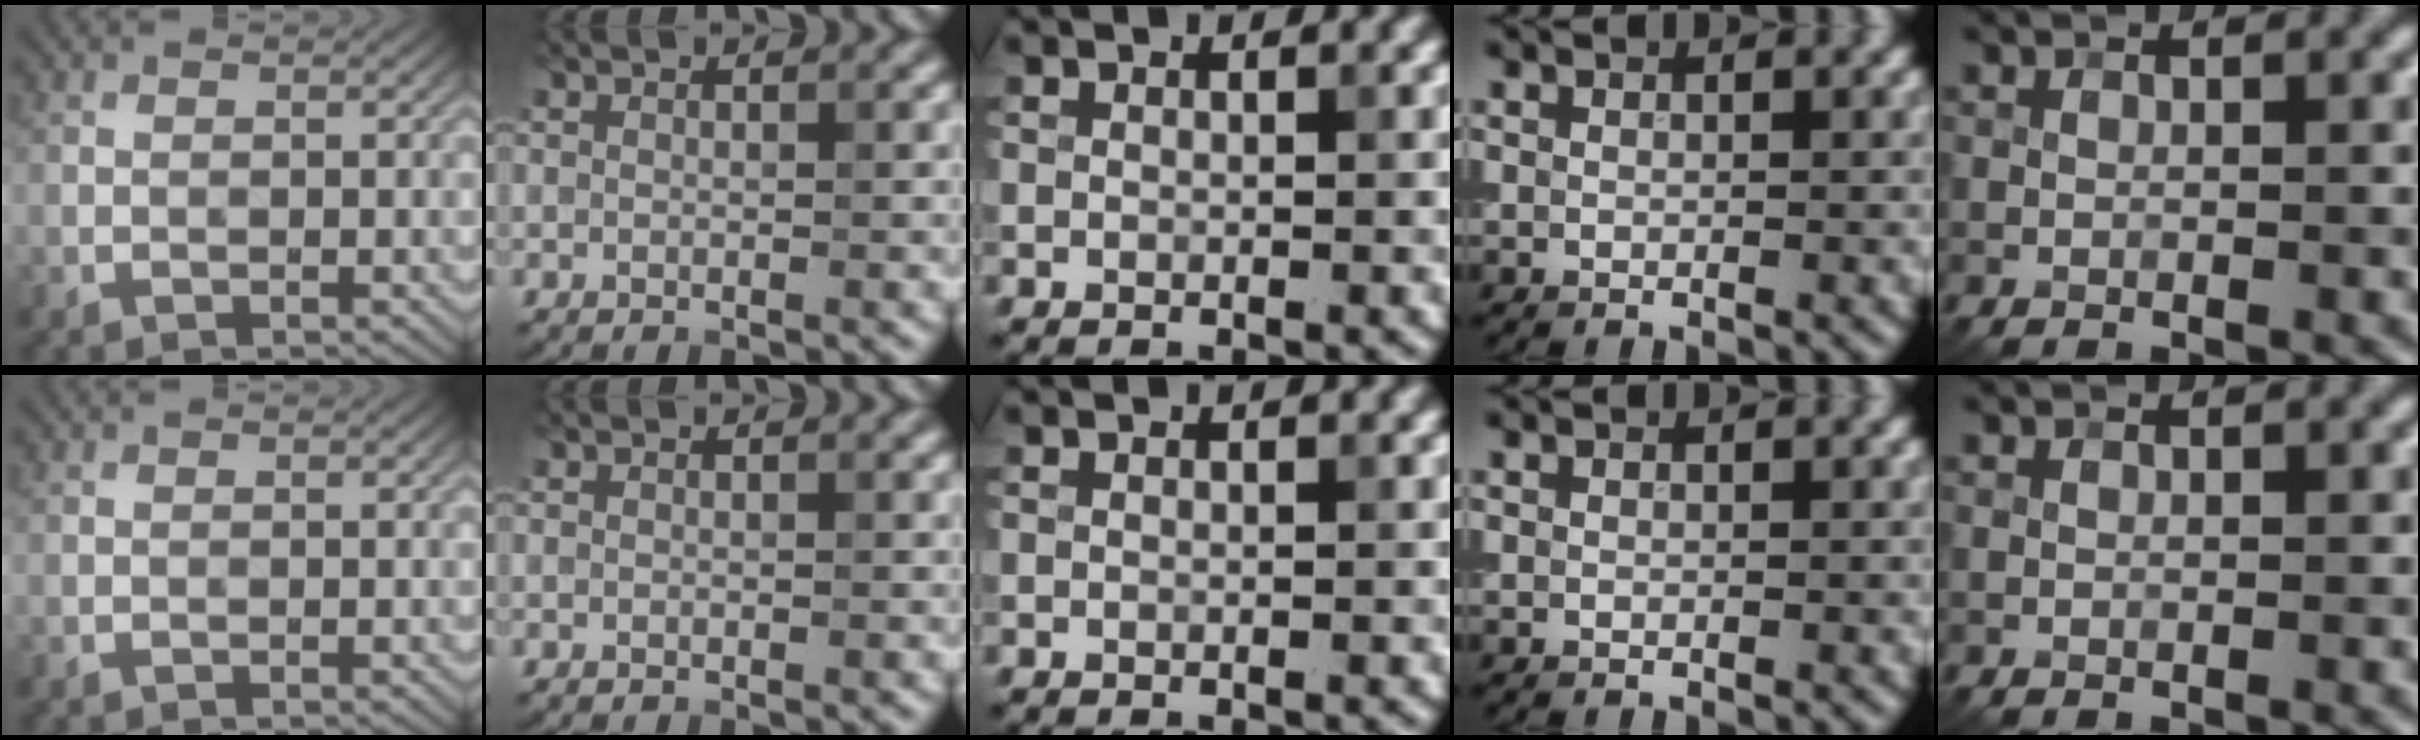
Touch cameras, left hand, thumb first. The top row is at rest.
{}